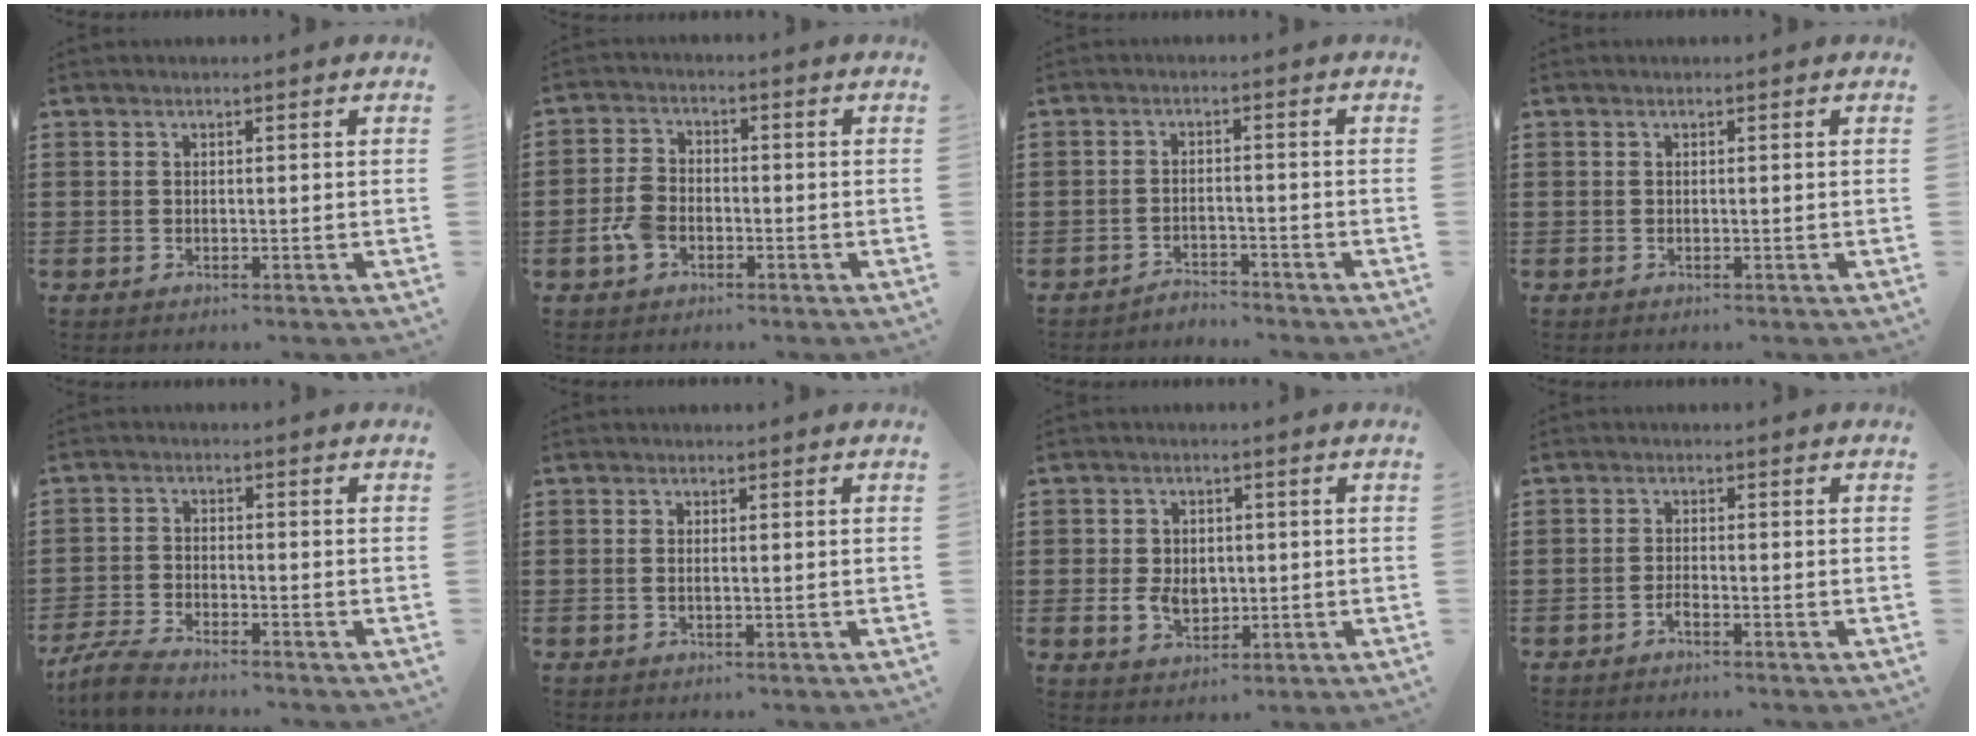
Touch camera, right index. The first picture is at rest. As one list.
[{"total": 4.5, "force": [-1.8, 2.8, 3.0], "torque": [-0.081, 0.002, -0.040]}, {"total": 2.4, "force": [-2.4, 0.2, -0.2], "torque": [-0.007, 0.002, -0.052]}, {"total": 0.0}, {"total": 4.2, "force": [-3.9, 0.1, 1.3], "torque": [-0.045, -0.006, -0.084]}, {"total": 0.8, "force": [-0.1, 0.2, 0.8], "torque": [-0.016, -0.001, -0.001]}, {"total": 4.8, "force": [-0.2, 3.6, 3.2], "torque": [-0.059, 0.008, -0.006]}, {"total": 1.2, "force": [-1.0, 0.2, 0.6], "torque": [-0.013, -0.003, -0.019]}]